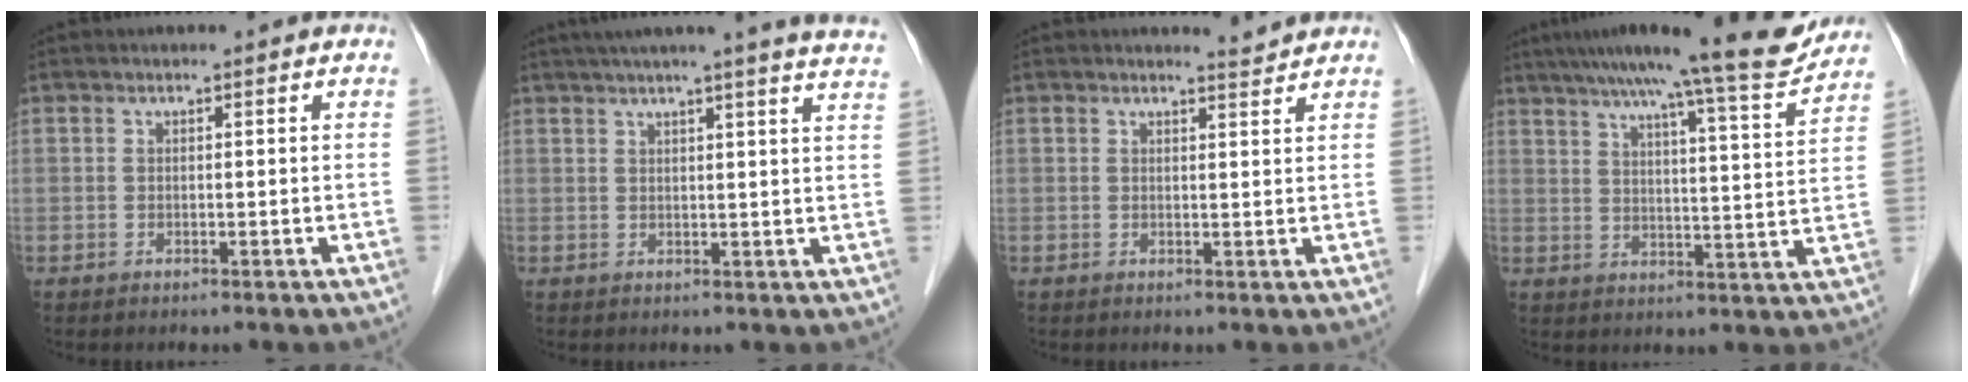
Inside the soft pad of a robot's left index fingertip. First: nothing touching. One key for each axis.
{"total": 17.5, "fx": 15.2, "fy": -1.0, "fz": 8.7, "tx": -0.133, "ty": -0.007, "tz": 0.181}
{"total": 1.6, "fx": 1.6, "fy": -0.4, "fz": -0.3, "tx": -0.011, "ty": -0.014, "tz": 0.021}
{"total": 17.3, "fx": 14.8, "fy": 0.2, "fz": 9.0, "tx": -0.130, "ty": -0.006, "tz": 0.198}